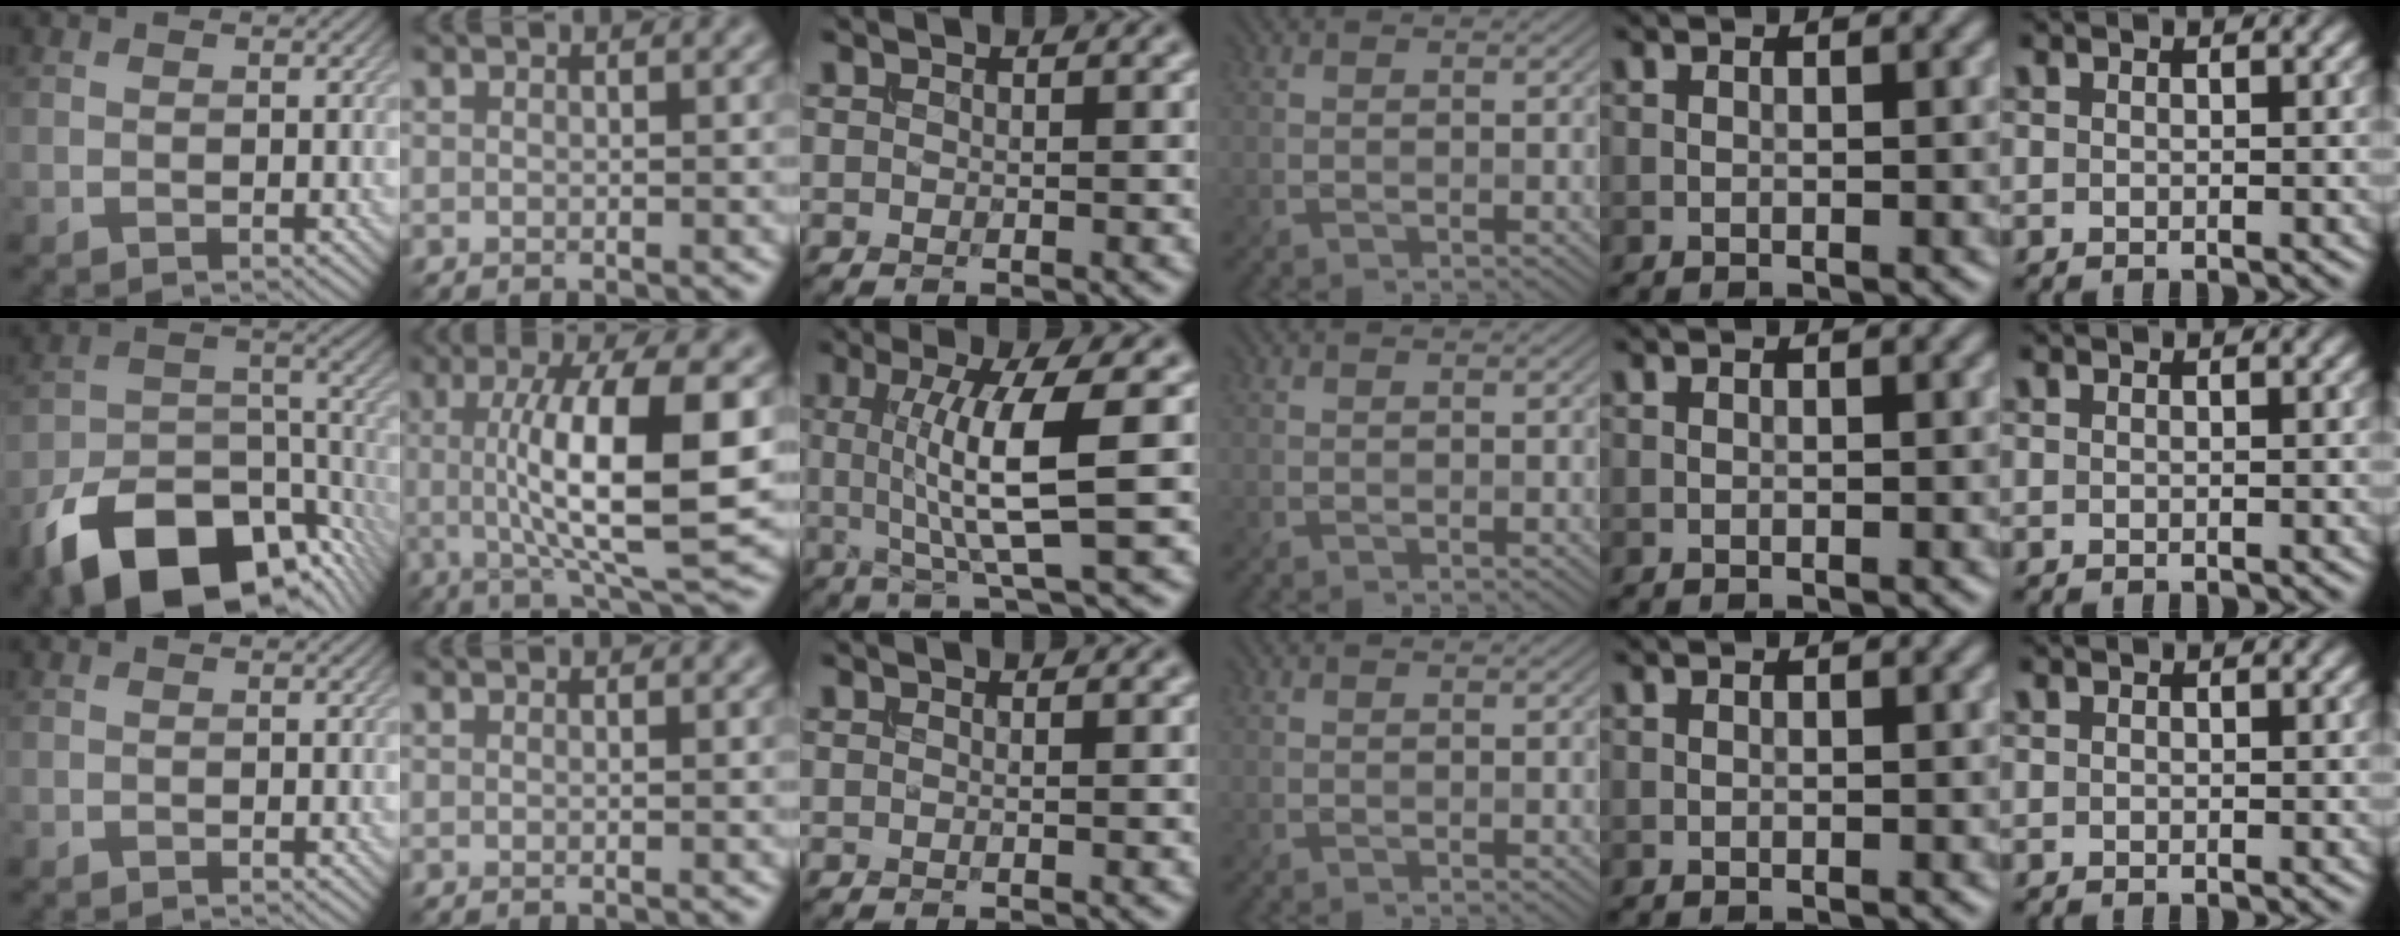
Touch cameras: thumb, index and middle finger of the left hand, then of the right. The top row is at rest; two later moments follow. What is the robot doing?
{"motion": "insert", "object": "drawer"}